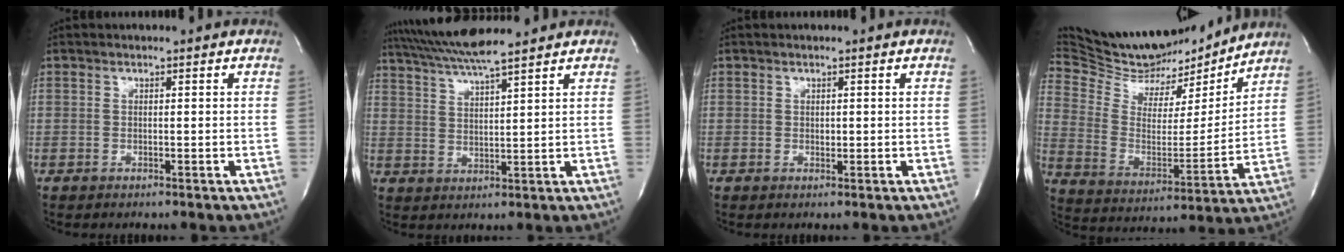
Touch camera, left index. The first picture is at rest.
{"total": 8.9, "force": [7.9, -0.7, 4.0], "torque": [-0.078, 0.022, 0.141]}
{"total": 0.6, "force": [0.2, 0.4, 0.4], "torque": [-0.007, 0.000, 0.004]}
{"total": 23.2, "force": [21.2, 6.1, 7.3], "torque": [-0.145, -0.007, 0.338]}